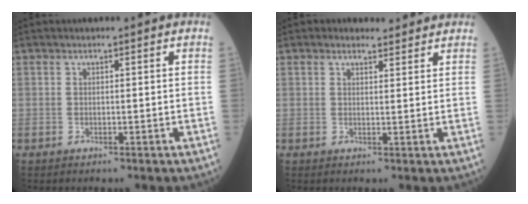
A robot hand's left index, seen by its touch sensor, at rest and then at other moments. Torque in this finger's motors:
{"motor_torque": [1.06, -1.08, 0.19, 0.01]}